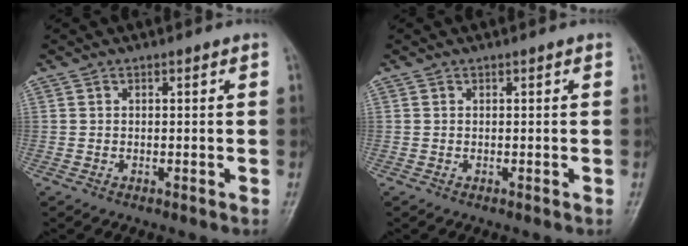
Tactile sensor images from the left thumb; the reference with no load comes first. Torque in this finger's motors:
{"motor_torque": [0.01, 0.00, -0.09, -0.05, 0.00]}